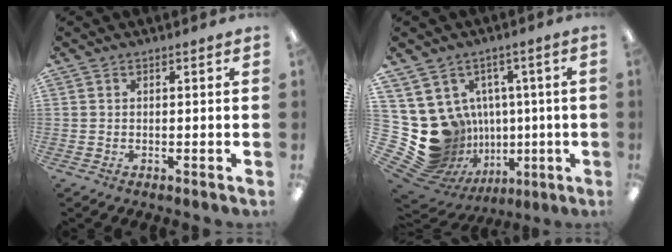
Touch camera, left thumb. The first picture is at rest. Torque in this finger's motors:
{"motor_torque": [0.86, 0.96, 0.19, -0.36, 0.00]}